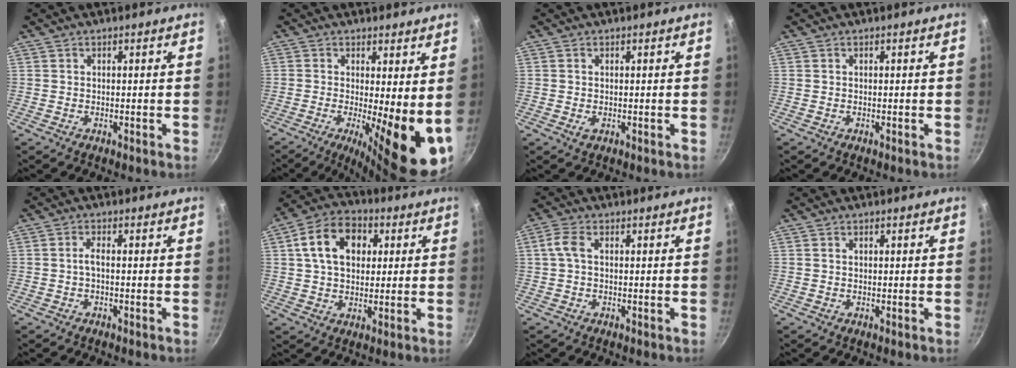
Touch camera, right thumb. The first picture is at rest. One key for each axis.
{"total": 13.3, "fx": -1.1, "fy": 3.6, "fz": 12.7, "tx": -0.155, "ty": -0.023, "tz": -0.012}
{"total": 0.8, "fx": 0.0, "fy": 0.5, "fz": 0.6, "tx": -0.012, "ty": -0.002, "tz": 0.000}
{"total": 0.0}
{"total": 1.8, "fx": -0.5, "fy": 0.5, "fz": 1.7, "tx": -0.042, "ty": 0.010, "tz": -0.013}
{"total": 12.5, "fx": 3.2, "fy": 8.8, "fz": 8.3, "tx": -0.121, "ty": 0.013, "tz": 0.039}
{"total": 3.4, "fx": 0.3, "fy": 1.8, "fz": 2.8, "tx": -0.069, "ty": 0.013, "tz": 0.002}
{"total": 0.6, "fx": 0.2, "fy": 0.4, "fz": 0.4, "tx": -0.006, "ty": 0.003, "tz": 0.003}